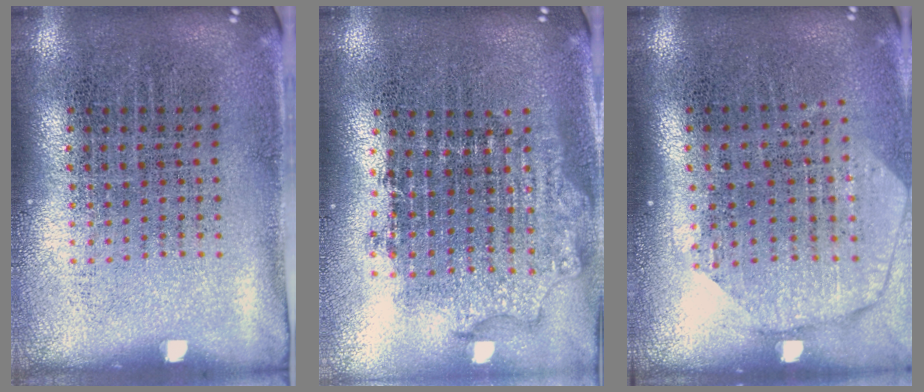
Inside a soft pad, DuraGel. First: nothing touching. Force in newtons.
{"total": 1.8, "press": 1.4, "slide": 1.1}
{"total": 1.8, "press": 1.6, "slide": 1.0}